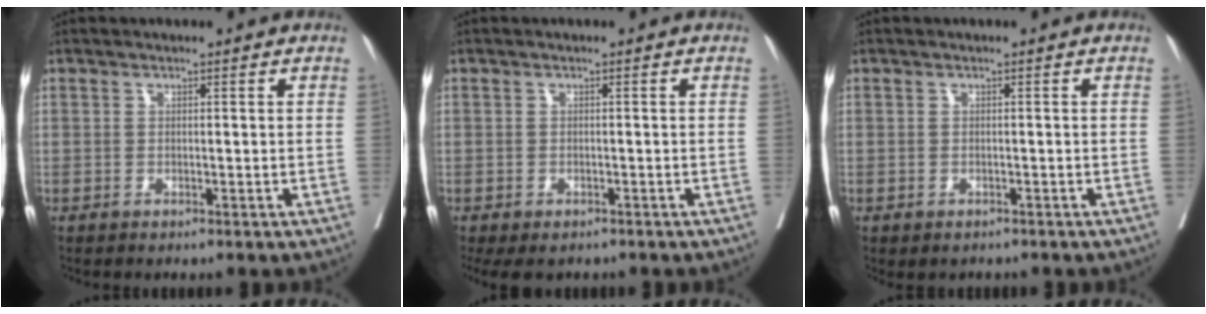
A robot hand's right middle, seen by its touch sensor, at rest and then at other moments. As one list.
[{"total": 5.1, "force": [-3.8, 2.6, 2.1], "torque": [-0.027, -0.007, -0.053]}, {"total": 1.4, "force": [-1.1, 0.8, 0.3], "torque": [-0.007, -0.001, -0.013]}]